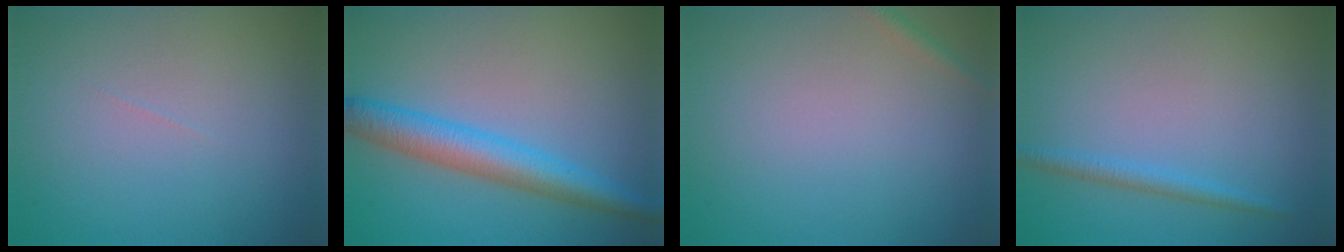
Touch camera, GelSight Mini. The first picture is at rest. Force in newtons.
{"total": 5.0, "press": 5.0, "slide": 0.1}
{"total": 0.8, "press": 0.8, "slide": 0.1}
{"total": 1.5, "press": 1.5, "slide": 0.1}